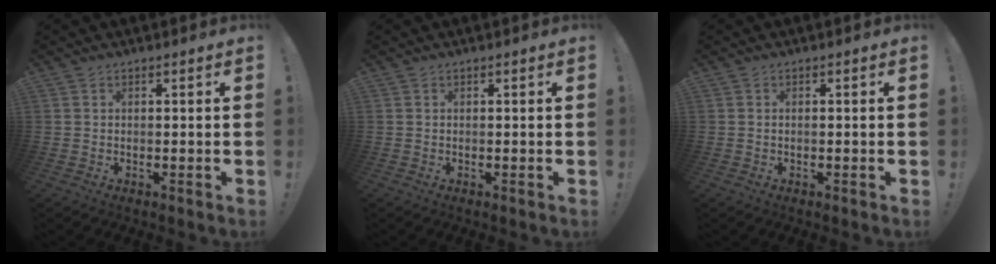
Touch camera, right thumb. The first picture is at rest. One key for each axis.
{"total": 0.0}
{"total": 0.0}